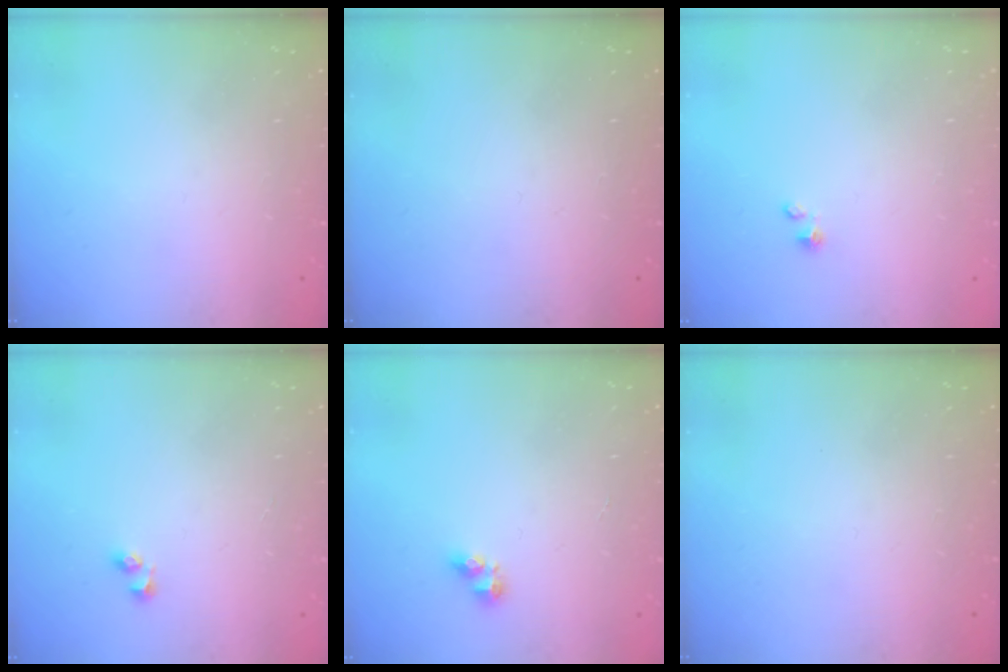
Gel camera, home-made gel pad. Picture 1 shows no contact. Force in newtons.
{"total": 0.0}
{"total": 1.5, "press": 1.5, "slide": 0.0}
{"total": 2.6, "press": 2.3, "slide": 1.2}
{"total": 6.1, "press": 6.1, "slide": 0.7}
{"total": 0.0}